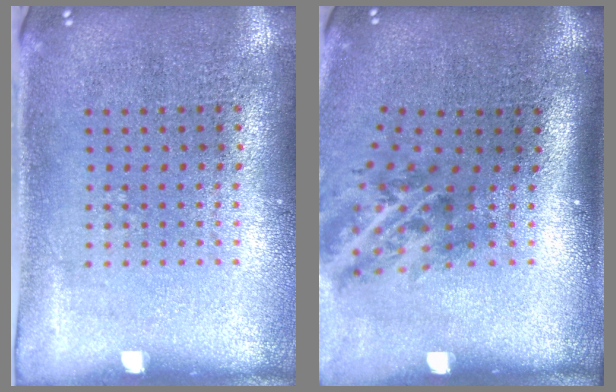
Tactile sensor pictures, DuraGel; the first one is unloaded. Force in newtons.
{"total": 1.9, "press": 1.3, "slide": 1.5}